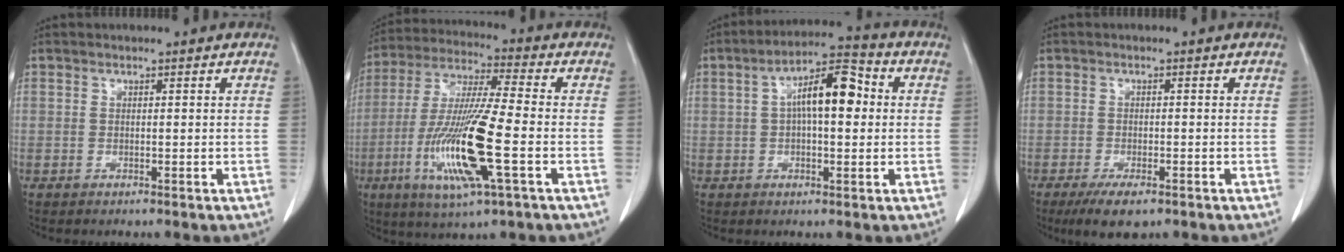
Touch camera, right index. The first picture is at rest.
{"total": 16.7, "force": [-4.8, 1.0, 16.0], "torque": [-0.330, -0.020, -0.088]}
{"total": 9.5, "force": [1.3, 3.0, 8.9], "torque": [-0.157, 0.032, 0.015]}
{"total": 5.3, "force": [-3.6, 1.7, 3.6], "torque": [-0.061, -0.009, -0.054]}